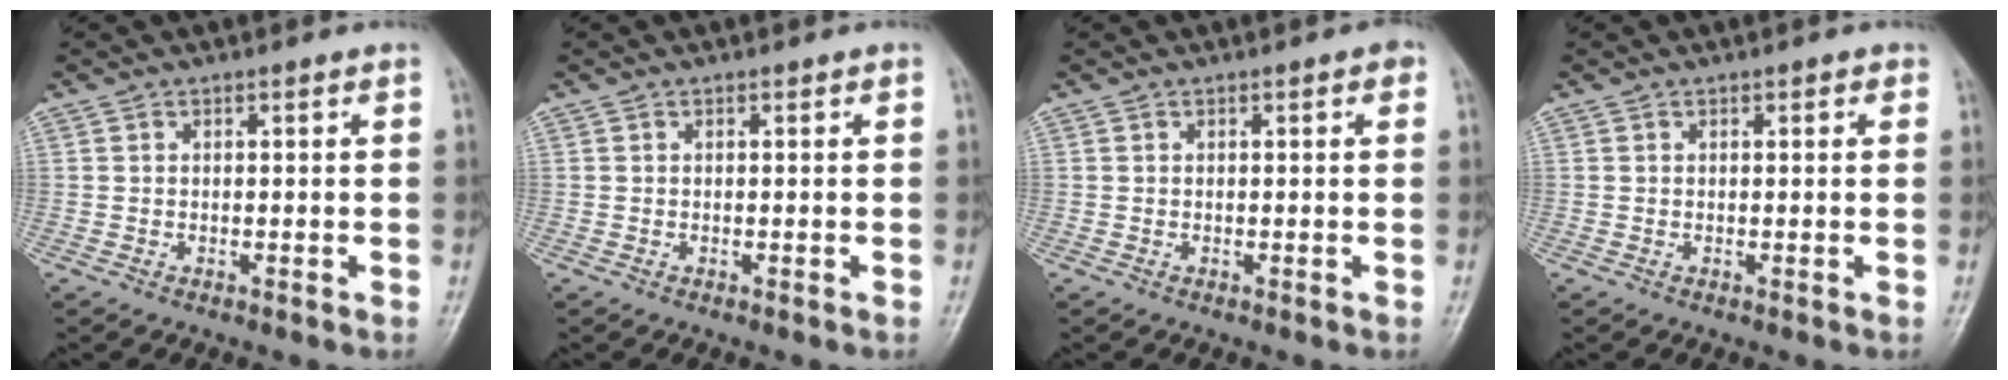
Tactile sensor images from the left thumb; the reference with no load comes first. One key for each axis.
{"total": 0.0}
{"total": 1.2, "fx": 0.4, "fy": 0.4, "fz": 1.0, "tx": -0.012, "ty": 0.002, "tz": 0.002}
{"total": 0.9, "fx": 0.5, "fy": 0.5, "fz": 0.6, "tx": -0.003, "ty": 0.000, "tz": 0.002}